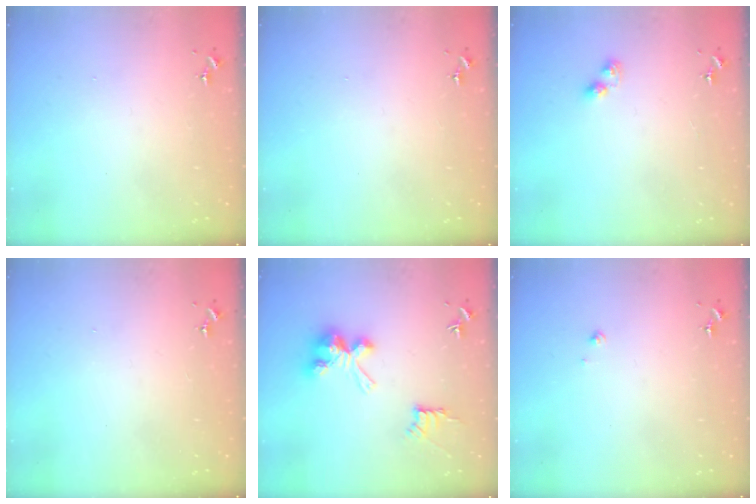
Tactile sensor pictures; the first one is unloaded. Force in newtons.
{"total": 0.0}
{"total": 2.6, "press": 2.5, "slide": 0.4}
{"total": 0.0}
{"total": 9.4, "press": 9.4, "slide": 0.2}
{"total": 2.1, "press": 2.1, "slide": 0.2}